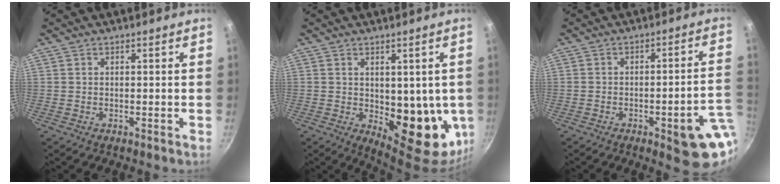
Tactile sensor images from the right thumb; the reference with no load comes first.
{"total": 15.5, "force": [-1.2, 8.3, 13.0], "torque": [-0.123, -0.033, -0.002]}
{"total": 12.8, "force": [-4.2, 3.8, 11.5], "torque": [-0.103, 0.033, -0.048]}